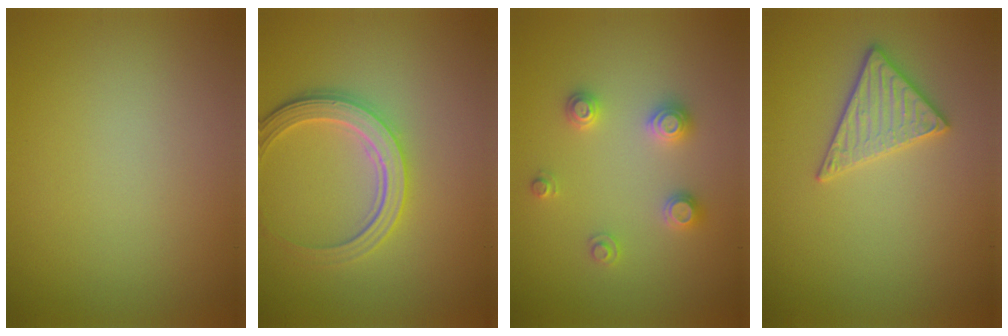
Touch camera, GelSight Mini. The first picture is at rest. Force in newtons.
{"total": 4.2, "press": 3.4, "slide": 2.4}
{"total": 2.5, "press": 2.5, "slide": 0.3}
{"total": 2.8, "press": 2.7, "slide": 0.7}